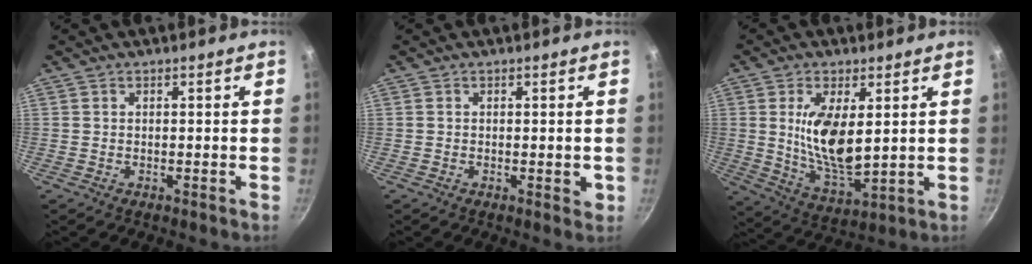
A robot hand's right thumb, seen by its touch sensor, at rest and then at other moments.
{"total": 1.7, "force": [-0.1, 0.8, 1.5], "torque": [-0.014, 0.001, -0.003]}
{"total": 12.1, "force": [2.5, 5.3, 10.6], "torque": [-0.192, -0.030, 0.057]}